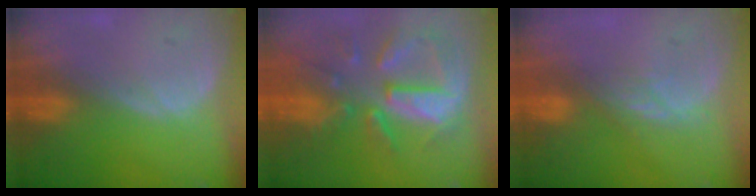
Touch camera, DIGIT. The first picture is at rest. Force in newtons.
{"total": 10.8, "press": 9.4, "slide": 5.2}
{"total": 3.0, "press": 2.6, "slide": 1.5}